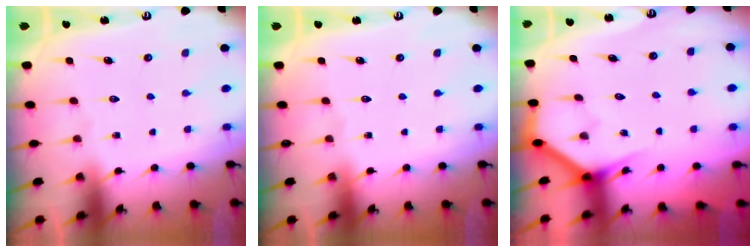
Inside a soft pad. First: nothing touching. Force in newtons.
{"total": 0.0}
{"total": 3.8, "press": 3.8, "slide": 0.3}